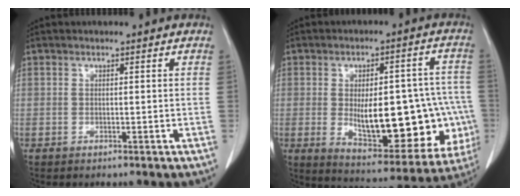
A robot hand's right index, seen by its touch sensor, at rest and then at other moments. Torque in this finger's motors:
{"motor_torque": [1.55, -0.59, 0.60, 0.18]}